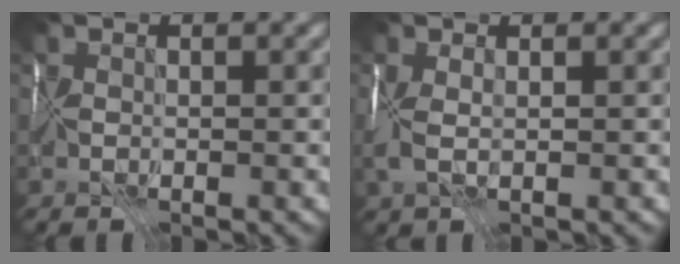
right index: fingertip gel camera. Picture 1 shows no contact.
{"total": 2.7, "force": [0.2, 1.6, 2.2], "torque": [-0.064, 0.004, 0.002]}